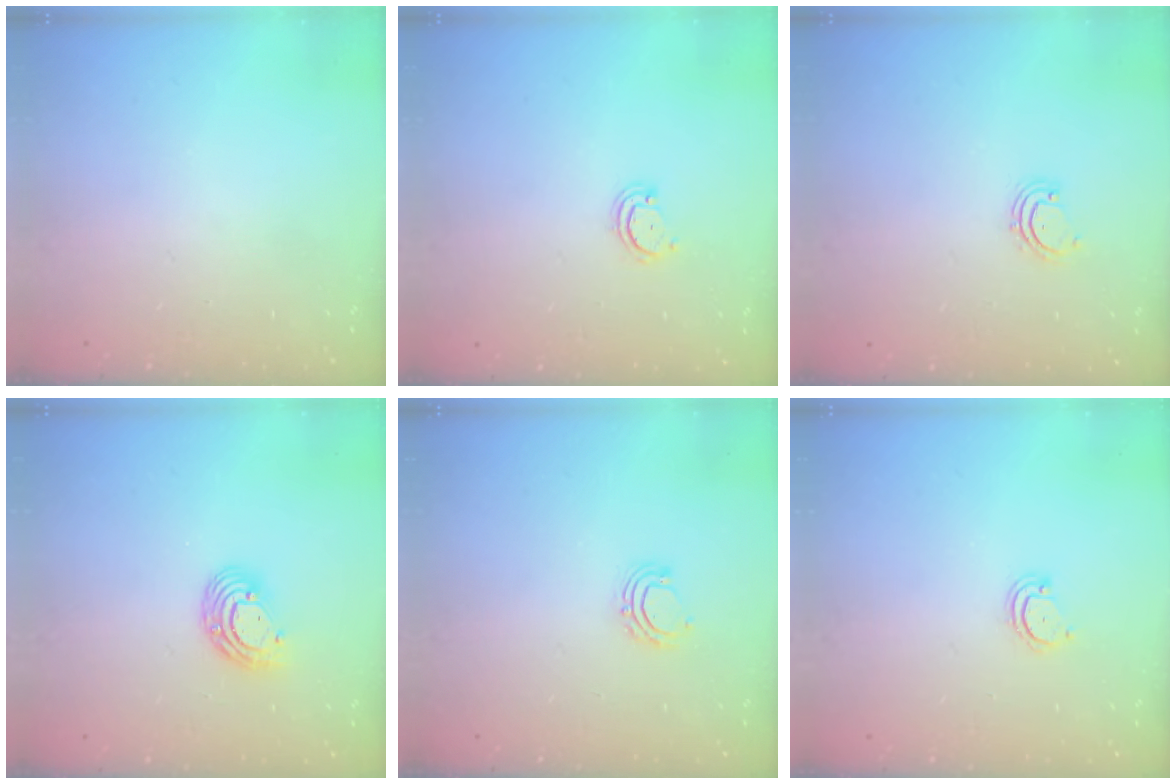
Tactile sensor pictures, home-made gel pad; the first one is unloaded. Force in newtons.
{"total": 2.6, "press": 2.6, "slide": 0.3}
{"total": 2.6, "press": 2.6, "slide": 0.3}
{"total": 8.4, "press": 8.3, "slide": 1.1}
{"total": 6.3, "press": 6.2, "slide": 1.3}
{"total": 2.5, "press": 2.5, "slide": 0.2}